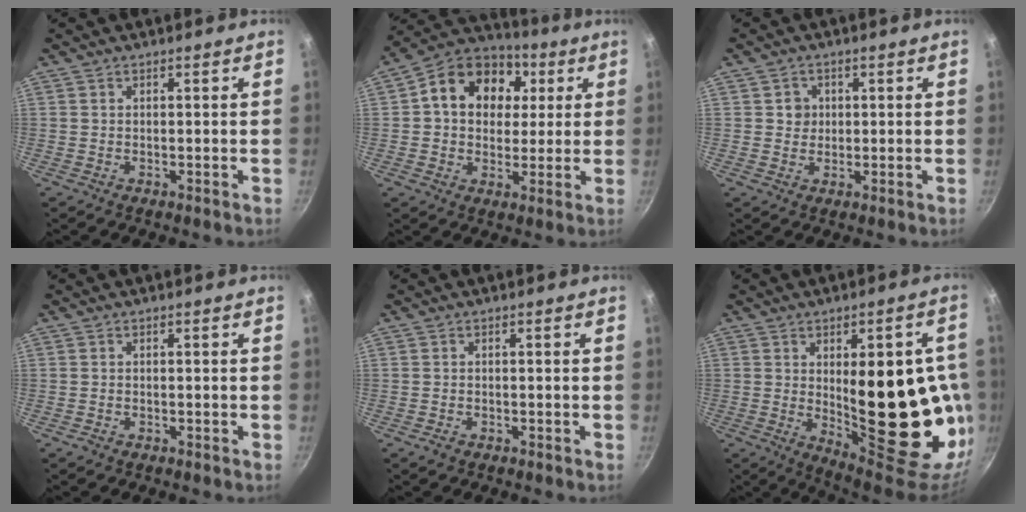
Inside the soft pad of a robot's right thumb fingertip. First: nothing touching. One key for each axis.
{"total": 16.3, "fx": 3.9, "fy": 12.7, "fz": 9.4, "tx": -0.129, "ty": 0.018, "tz": 0.045}
{"total": 2.9, "fx": 0.5, "fy": 2.7, "fz": 0.7, "tx": 0.005, "ty": 0.001, "tz": 0.004}
{"total": 0.9, "fx": -0.6, "fy": 0.5, "fz": 0.4, "tx": -0.013, "ty": 0.007, "tz": -0.008}
{"total": 1.4, "fx": -0.9, "fy": 0.8, "fz": 0.7, "tx": -0.018, "ty": 0.009, "tz": -0.012}
{"total": 26.7, "fx": -0.3, "fy": 11.1, "fz": 24.3, "tx": -0.287, "ty": -0.013, "tz": 0.027}